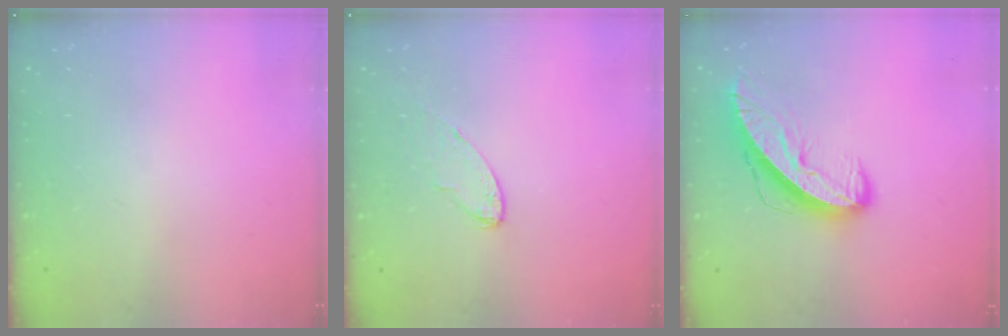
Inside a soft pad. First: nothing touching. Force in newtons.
{"total": 4.1, "press": 4.0, "slide": 0.5}
{"total": 11.0, "press": 11.0, "slide": 1.3}